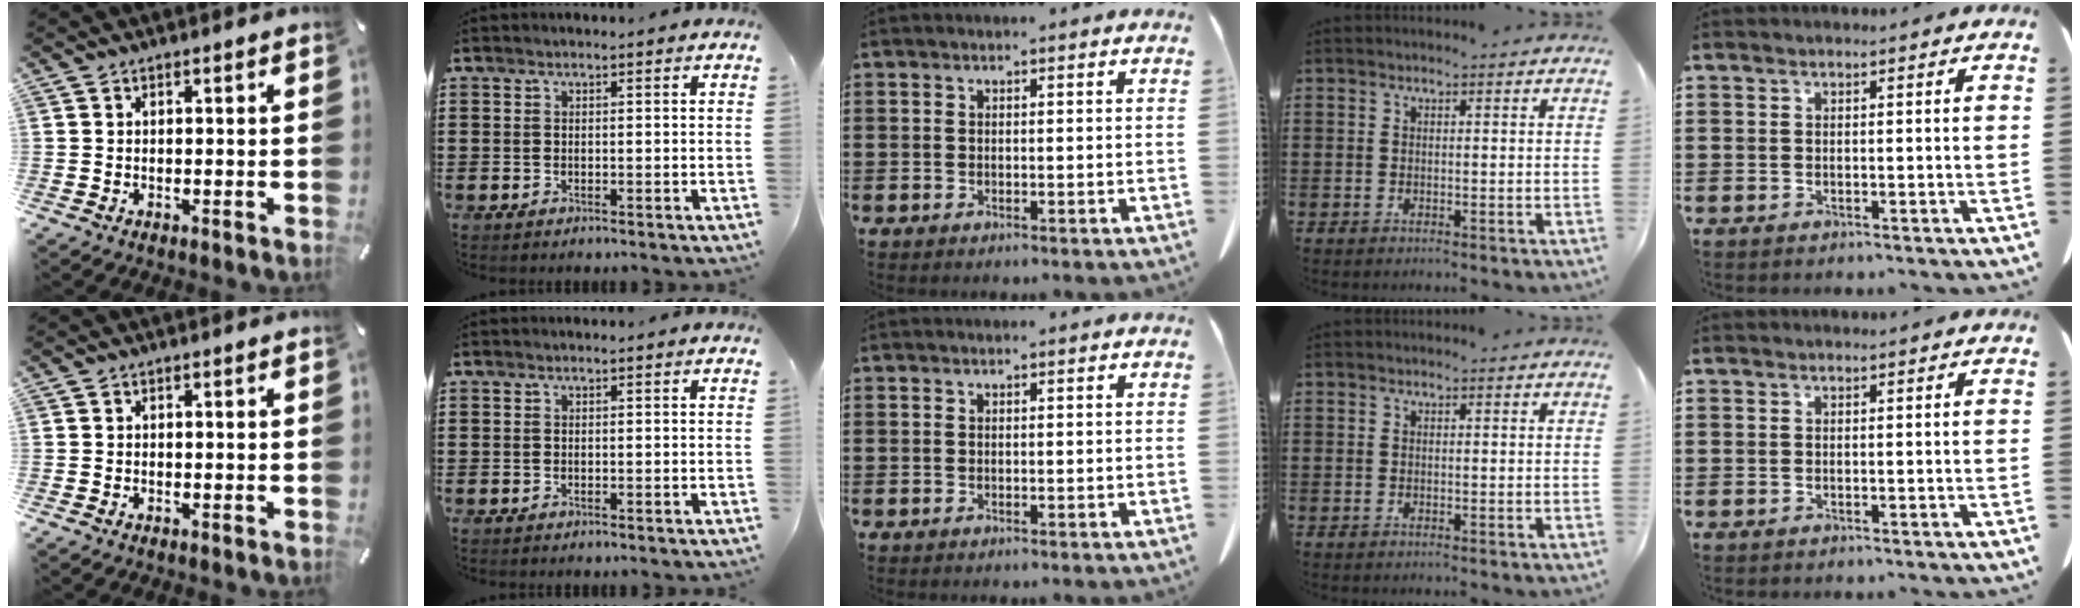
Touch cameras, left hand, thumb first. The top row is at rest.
{}